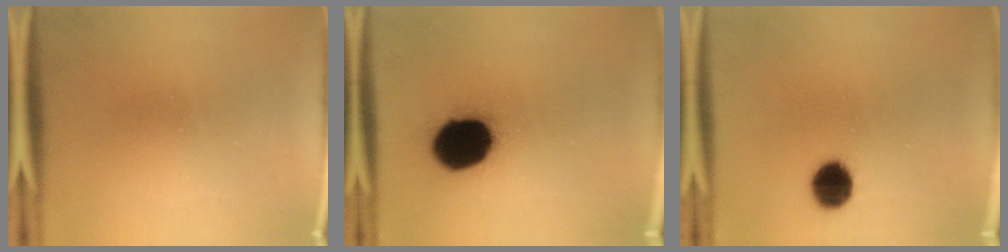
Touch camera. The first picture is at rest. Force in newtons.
{"total": 20.1}
{"total": 7.4}